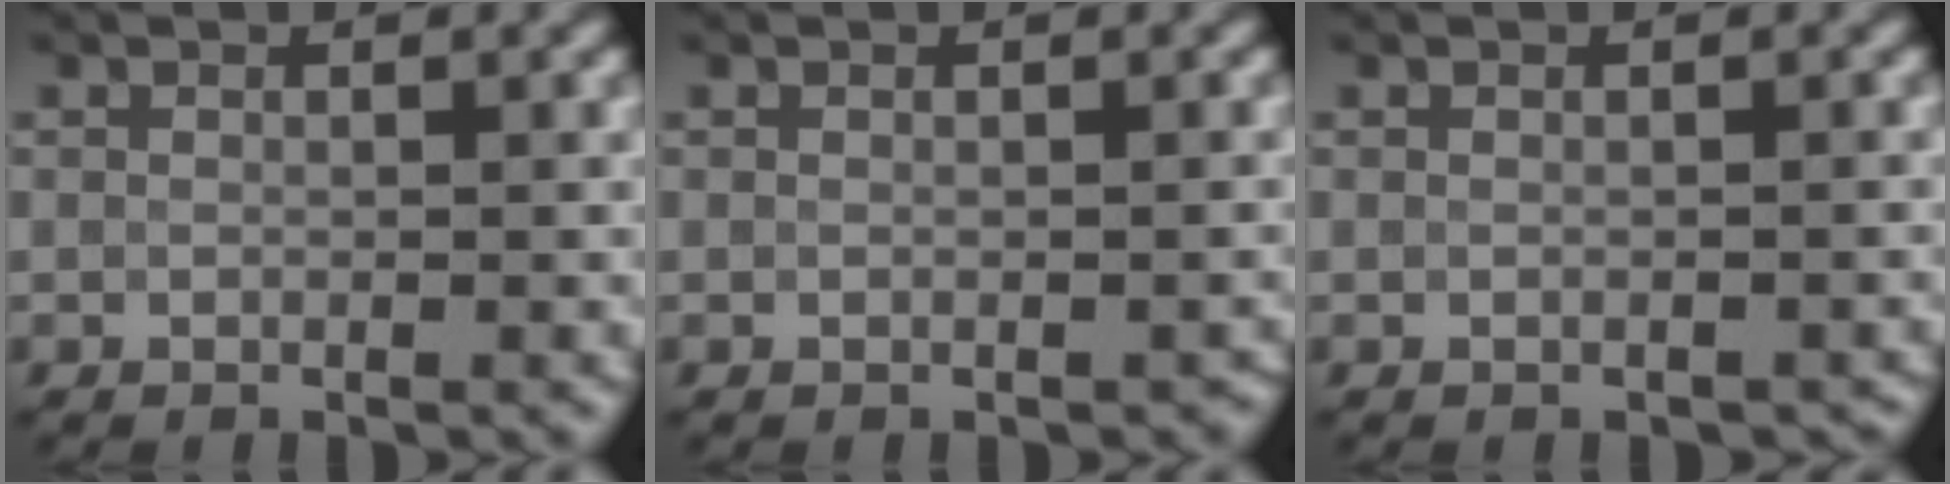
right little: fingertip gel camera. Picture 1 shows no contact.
{"total": 0.8, "force": [-0.4, 0.6, 0.4], "torque": [-0.004, -0.002, -0.006]}
{"total": 0.8, "force": [-0.6, 0.5, 0.3], "torque": [-0.002, -0.001, -0.007]}